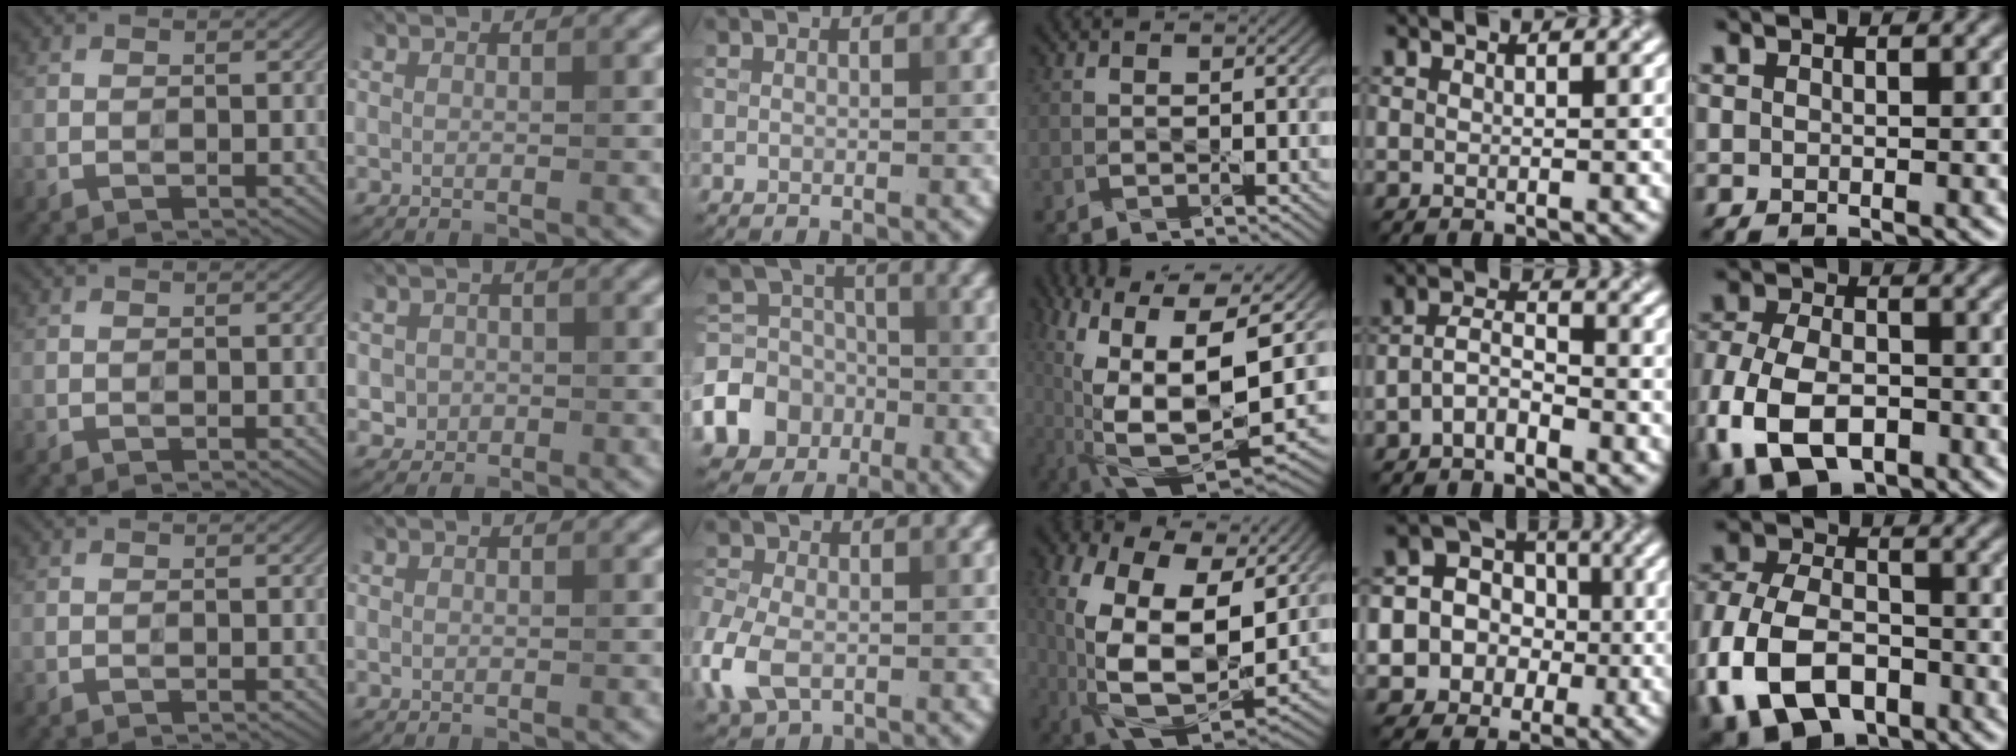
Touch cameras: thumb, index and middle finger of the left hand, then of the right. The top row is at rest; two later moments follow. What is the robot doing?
{"motion": "wipe", "object": "plastic plate"}